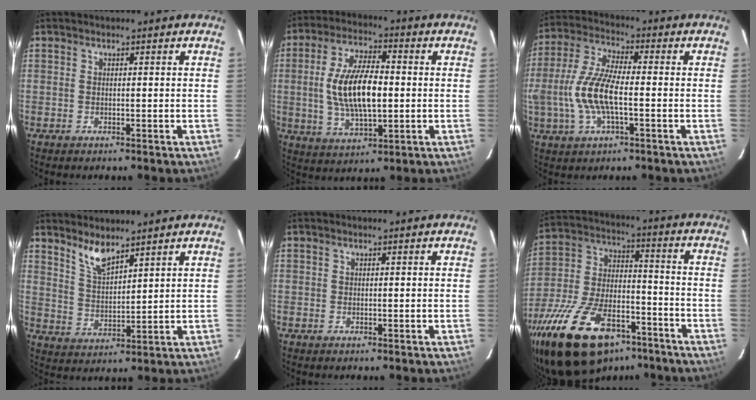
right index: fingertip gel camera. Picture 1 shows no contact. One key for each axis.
{"total": 14.2, "fx": -0.3, "fy": 7.4, "fz": 12.1, "tx": -0.232, "ty": 0.011, "tz": 0.004}
{"total": 12.2, "fx": -2.3, "fy": 4.3, "fz": 11.2, "tx": -0.243, "ty": 0.002, "tz": -0.045}
{"total": 5.9, "fx": 4.9, "fy": 1.1, "fz": 3.2, "tx": -0.062, "ty": -0.006, "tz": 0.100}
{"total": 0.0}
{"total": 25.5, "fx": -16.8, "fy": 11.8, "fz": 15.2, "tx": -0.302, "ty": -0.015, "tz": -0.268}